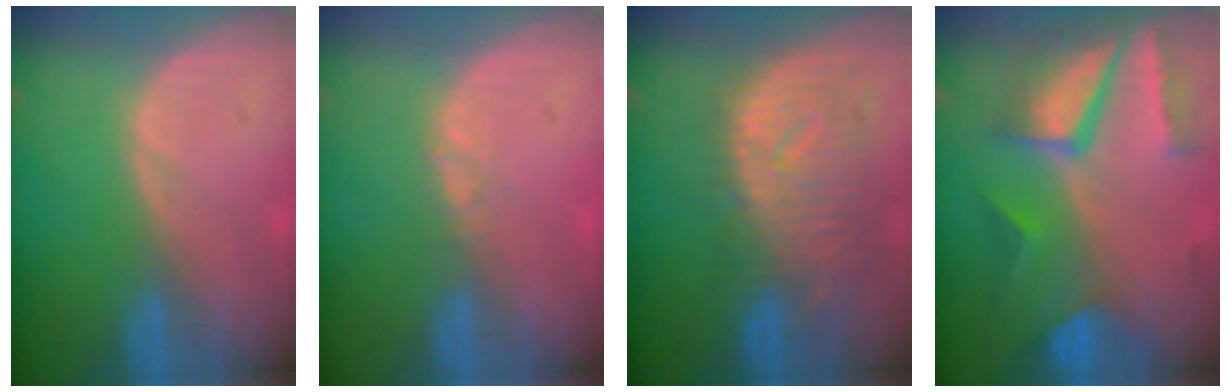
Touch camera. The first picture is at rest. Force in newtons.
{"total": 0.9, "press": 0.8, "slide": 0.5}
{"total": 10.7, "press": 9.4, "slide": 4.9}
{"total": 10.5, "press": 8.8, "slide": 5.7}